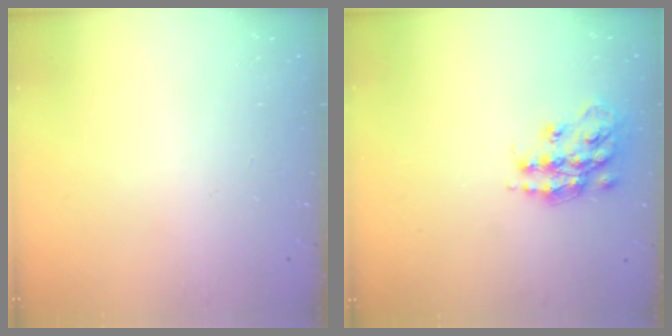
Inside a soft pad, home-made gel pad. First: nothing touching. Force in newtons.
{"total": 14.9, "press": 14.8, "slide": 0.8}